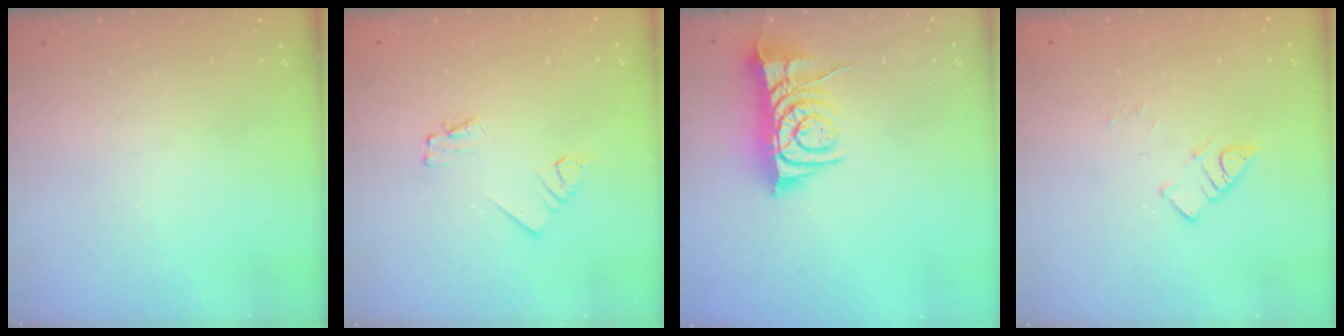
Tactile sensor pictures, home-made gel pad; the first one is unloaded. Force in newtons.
{"total": 1.6, "press": 1.6, "slide": 0.2}
{"total": 8.2, "press": 8.1, "slide": 1.0}
{"total": 4.4, "press": 4.3, "slide": 0.4}